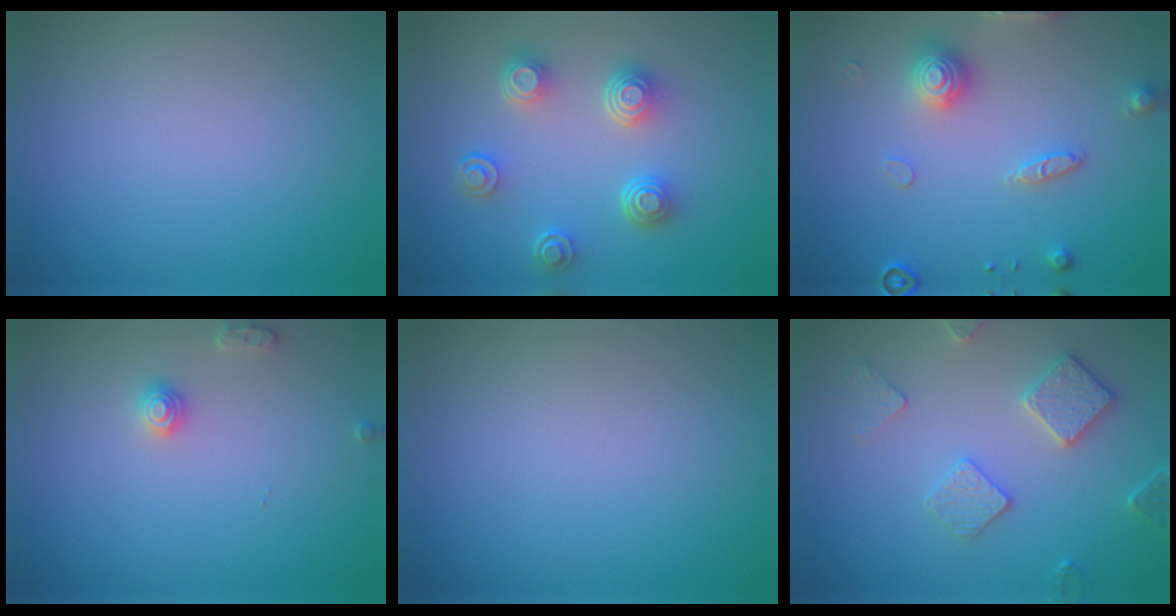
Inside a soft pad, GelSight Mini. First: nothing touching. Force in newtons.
{"total": 4.3, "press": 3.2, "slide": 2.8}
{"total": 3.3, "press": 3.1, "slide": 1.1}
{"total": 1.4, "press": 1.4, "slide": 0.1}
{"total": 0.0}
{"total": 3.2, "press": 3.2, "slide": 0.6}